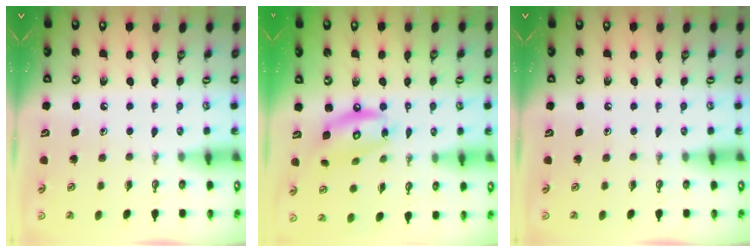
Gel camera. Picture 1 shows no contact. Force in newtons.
{"total": 11.5, "press": 11.5, "slide": 0.8}
{"total": 0.0}